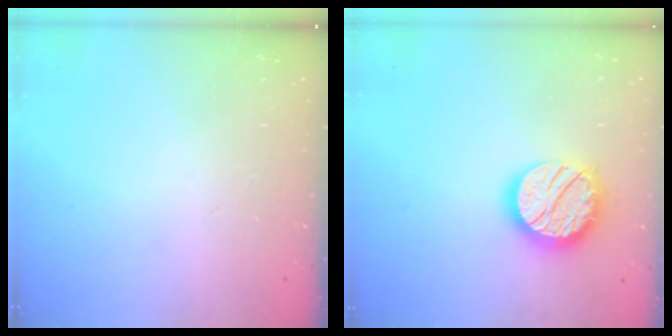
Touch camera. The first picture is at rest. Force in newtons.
{"total": 17.1, "press": 17.0, "slide": 1.2}